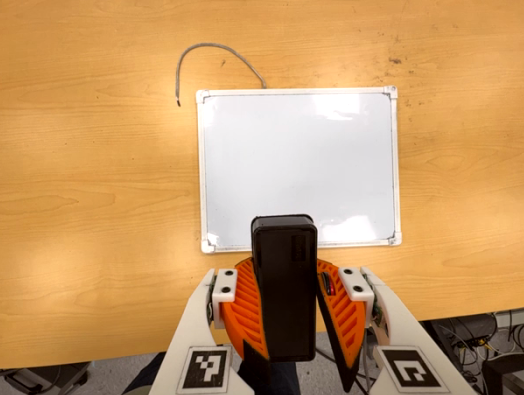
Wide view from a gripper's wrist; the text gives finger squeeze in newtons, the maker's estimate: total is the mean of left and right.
{"total": 10.9, "left": 10.8, "right": 10.9}